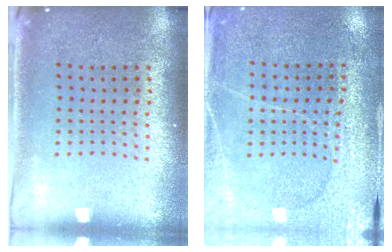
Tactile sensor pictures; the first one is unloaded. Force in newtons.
{"total": 2.9, "press": 2.8, "slide": 0.4}